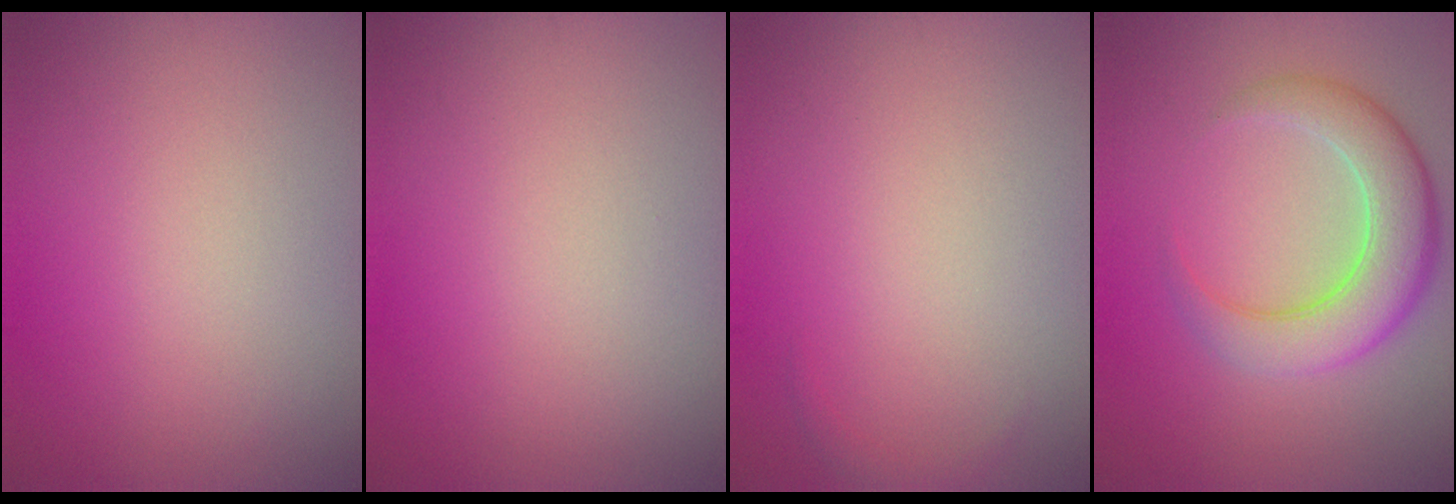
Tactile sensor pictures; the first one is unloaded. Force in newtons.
{"total": 0.0}
{"total": 0.6, "press": 0.6, "slide": 0.1}
{"total": 5.8, "press": 5.8, "slide": 0.5}